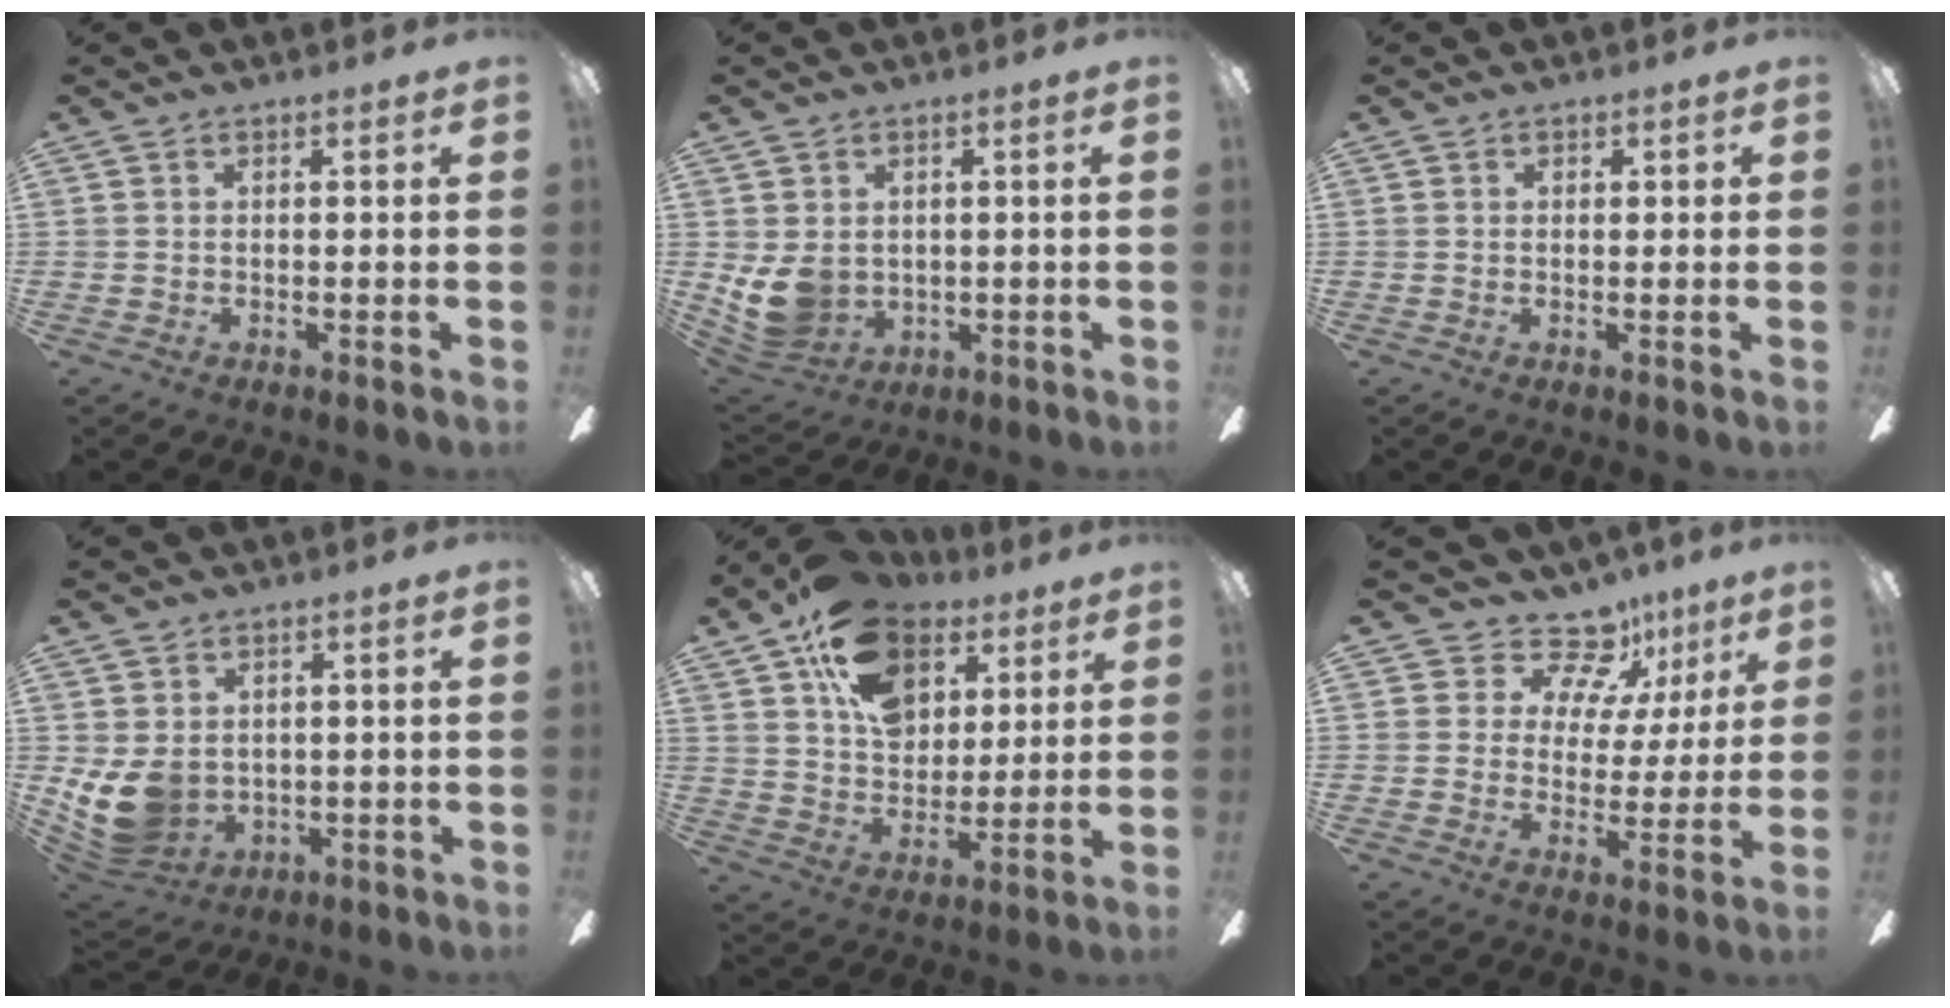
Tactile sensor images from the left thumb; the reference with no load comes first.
{"total": 8.5, "force": [0.5, 7.2, 4.5], "torque": [-0.112, -0.006, 0.012]}
{"total": 1.0, "force": [0.0, 0.8, 0.6], "torque": [-0.003, 0.003, -0.002]}
{"total": 10.5, "force": [-0.2, 8.5, 6.1], "torque": [-0.150, -0.010, -0.001]}
{"total": 17.1, "force": [9.2, 11.7, 8.4], "torque": [-0.144, -0.033, 0.173]}
{"total": 12.7, "force": [9.2, 7.8, 4.0], "torque": [-0.071, -0.061, 0.173]}